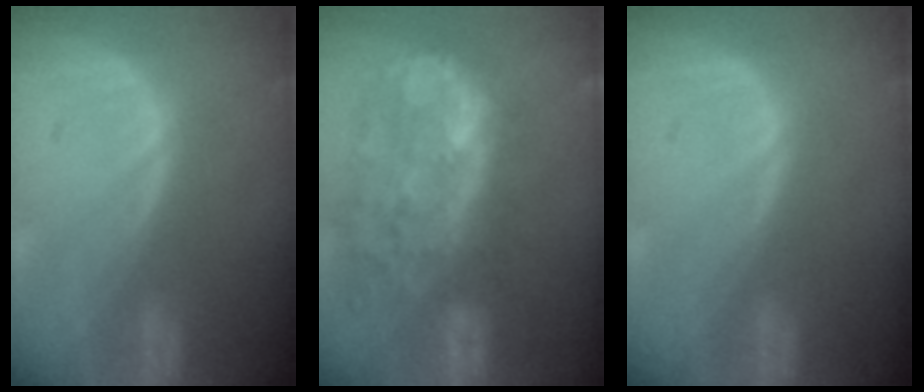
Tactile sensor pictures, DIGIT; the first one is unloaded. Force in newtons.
{"total": 12.4, "press": 11.3, "slide": 5.1}
{"total": 0.0}